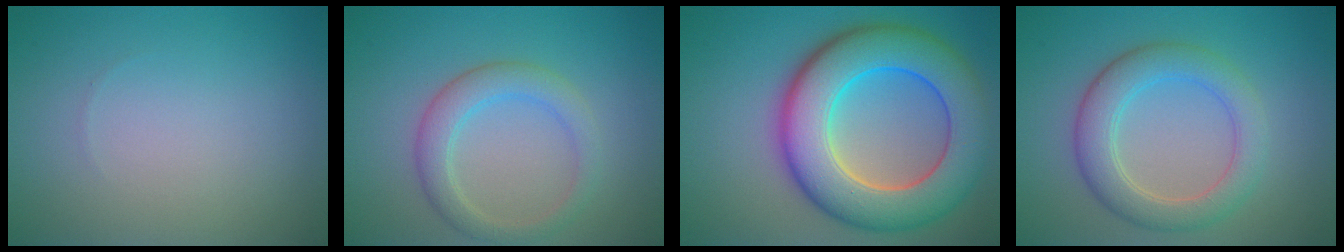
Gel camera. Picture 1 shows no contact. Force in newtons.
{"total": 3.2, "press": 3.2, "slide": 0.3}
{"total": 11.3, "press": 11.3, "slide": 0.3}
{"total": 4.7, "press": 4.7, "slide": 0.1}